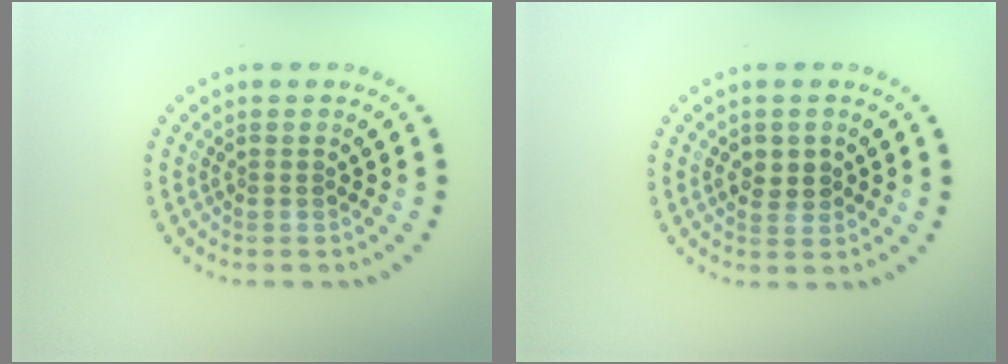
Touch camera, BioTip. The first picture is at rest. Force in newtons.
{"total": 2.0, "press": 2.0, "slide": 0.4}